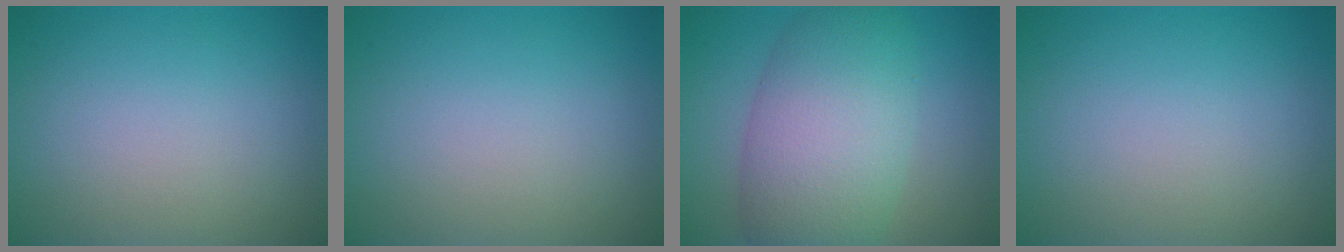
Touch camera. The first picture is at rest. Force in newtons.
{"total": 0.0}
{"total": 9.1, "press": 9.1, "slide": 0.3}
{"total": 0.0}